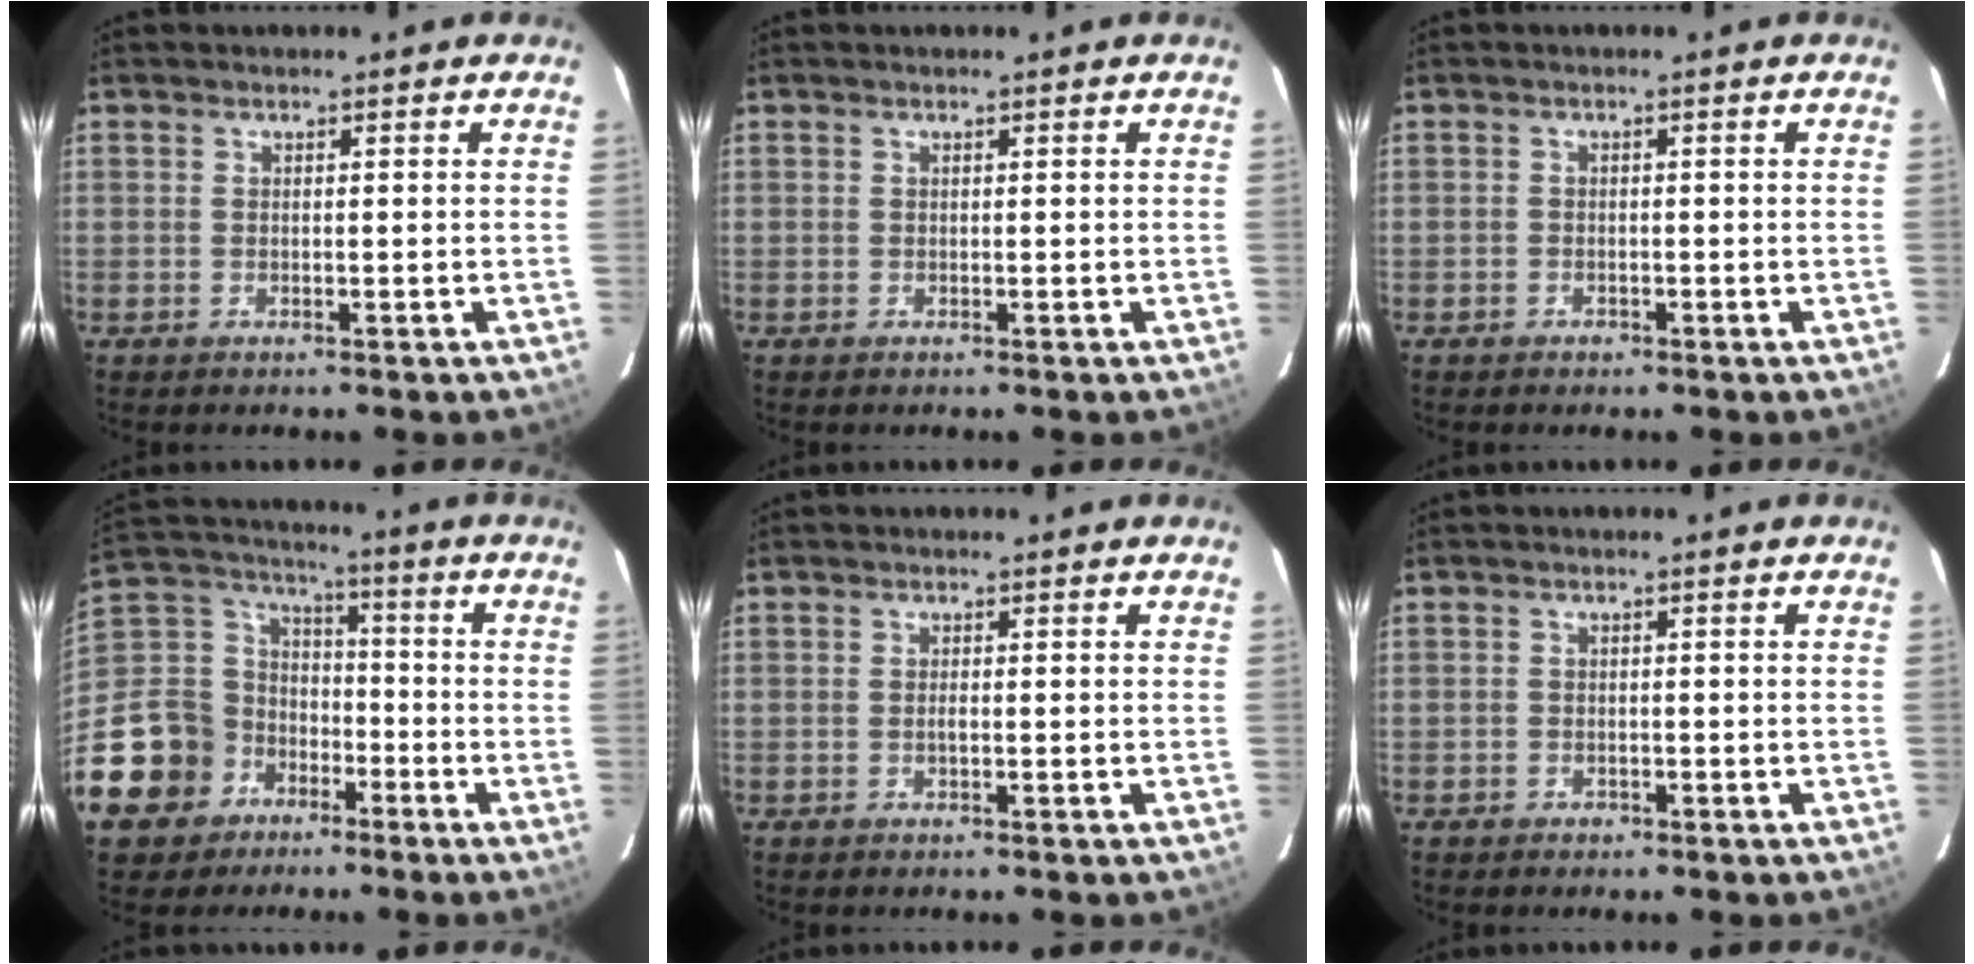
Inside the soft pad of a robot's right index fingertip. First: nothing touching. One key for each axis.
{"total": 0.0}
{"total": 1.4, "fx": -0.9, "fy": 1.0, "fz": 0.1, "tx": -0.003, "ty": 0.004, "tz": -0.014}
{"total": 16.6, "fx": -9.1, "fy": 13.2, "fz": 4.4, "tx": -0.133, "ty": 0.043, "tz": -0.145}
{"total": 0.6, "fx": -0.2, "fy": 0.2, "fz": 0.5, "tx": -0.012, "ty": -0.001, "tz": -0.004}
{"total": 1.6, "fx": -1.0, "fy": 1.2, "fz": 0.1, "tx": -0.004, "ty": 0.004, "tz": -0.014}